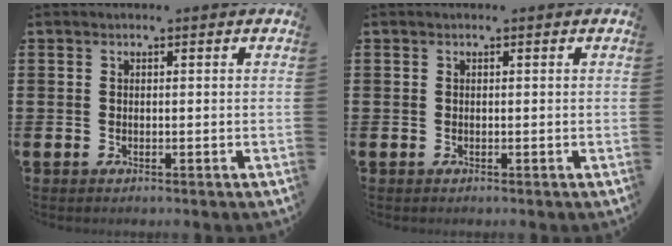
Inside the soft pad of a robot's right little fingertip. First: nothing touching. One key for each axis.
{"total": 0.0}